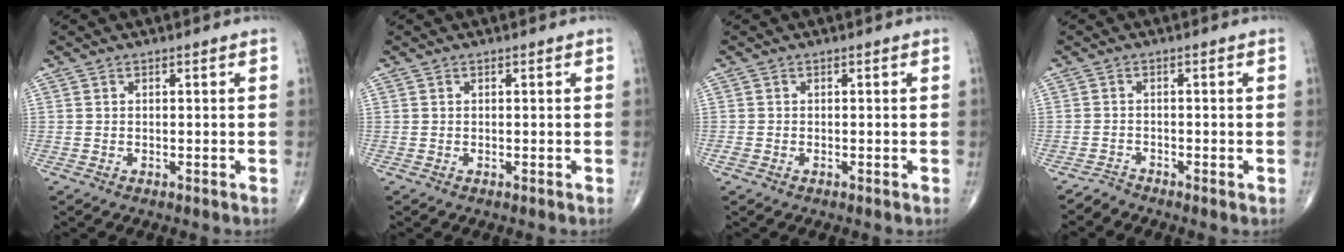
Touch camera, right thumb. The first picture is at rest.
{"total": 0.0}
{"total": 0.8, "force": [-0.3, 0.6, 0.4], "torque": [-0.021, -0.003, -0.008]}
{"total": 1.3, "force": [-1.3, 0.1, -0.3], "torque": [0.009, -0.007, -0.029]}